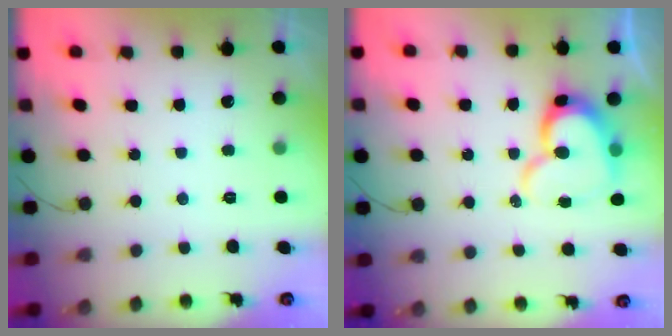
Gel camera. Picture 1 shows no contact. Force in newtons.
{"total": 13.4, "press": 13.4, "slide": 1.3}